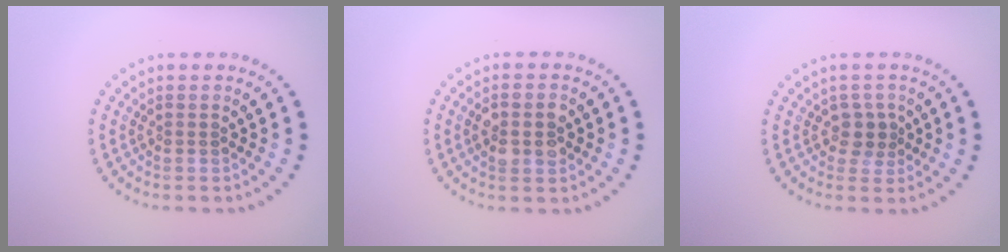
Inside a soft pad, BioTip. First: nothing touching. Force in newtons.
{"total": 2.8, "press": 2.8, "slide": 0.3}
{"total": 2.0, "press": 1.6, "slide": 1.1}